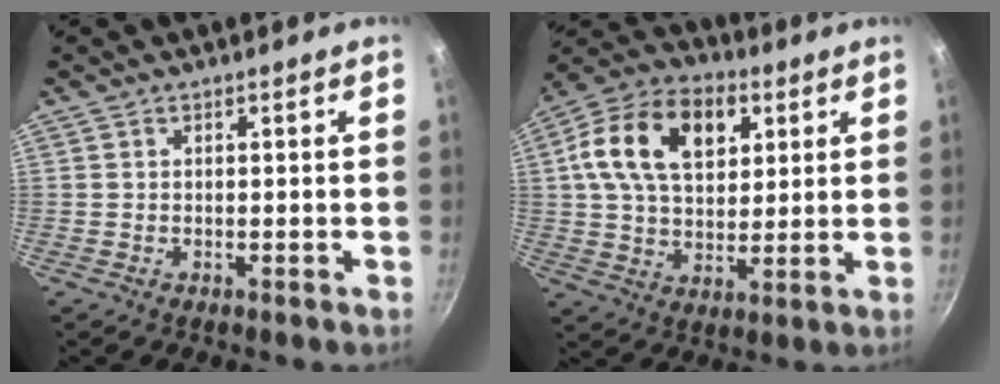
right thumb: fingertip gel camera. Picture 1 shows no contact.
{"total": 18.3, "force": [5.7, 11.9, 12.7], "torque": [-0.196, 0.005, 0.084]}